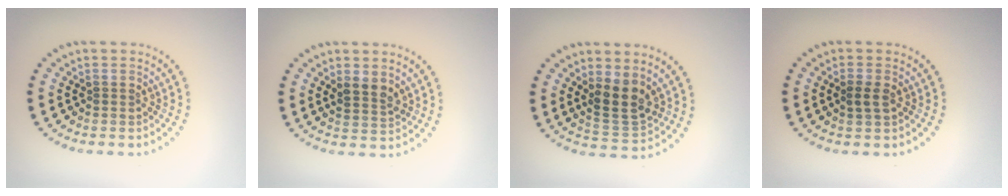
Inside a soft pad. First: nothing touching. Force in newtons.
{"total": 2.0, "press": 1.8, "slide": 0.8}
{"total": 3.5, "press": 3.1, "slide": 1.6}
{"total": 1.5, "press": 1.4, "slide": 0.2}